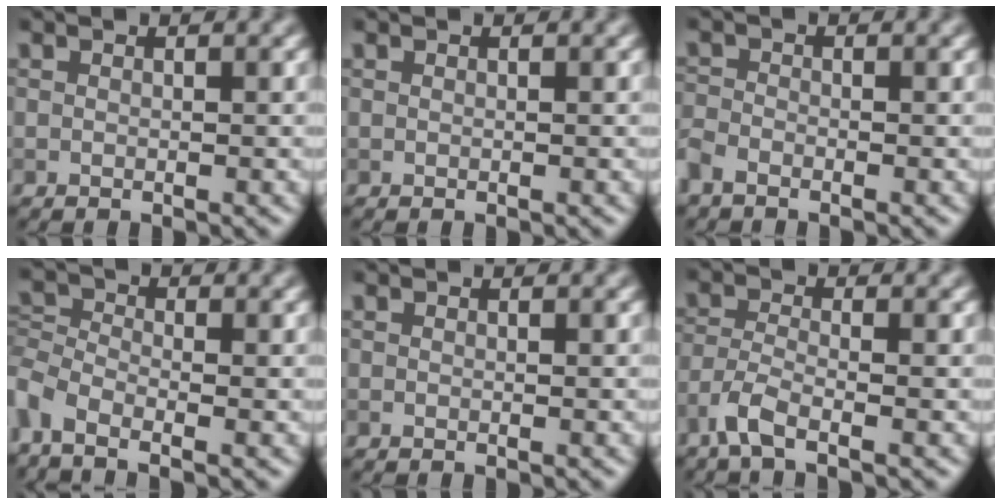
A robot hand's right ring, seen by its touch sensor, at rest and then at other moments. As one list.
[{"total": 0.0}, {"total": 2.2, "force": [-1.6, 1.0, 1.0], "torque": [-0.023, -0.003, -0.046]}, {"total": 3.7, "force": [-2.2, 1.7, 2.4], "torque": [-0.056, -0.007, -0.063]}, {"total": 0.0}, {"total": 3.4, "force": [-2.4, 0.8, 2.3], "torque": [-0.053, -0.005, -0.064]}]